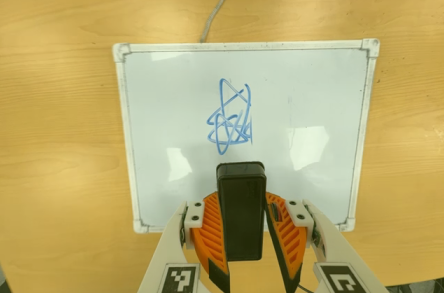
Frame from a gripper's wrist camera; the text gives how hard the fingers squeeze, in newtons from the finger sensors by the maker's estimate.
{"total": 8.0, "left": 7.6, "right": 8.4}